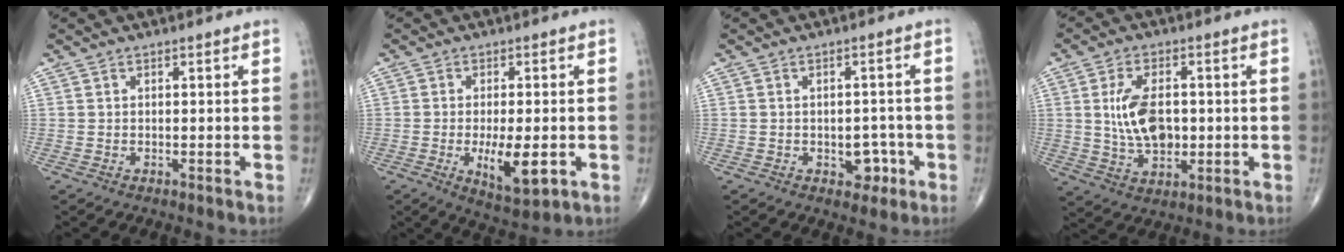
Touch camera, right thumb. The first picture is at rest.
{"total": 9.1, "force": [-2.2, 3.3, 8.1], "torque": [-0.127, -0.016, -0.029]}
{"total": 4.2, "force": [-1.6, 3.0, 2.5], "torque": [-0.007, 0.012, -0.018]}
{"total": 10.0, "force": [0.6, 5.8, 8.1], "torque": [-0.137, -0.003, 0.018]}